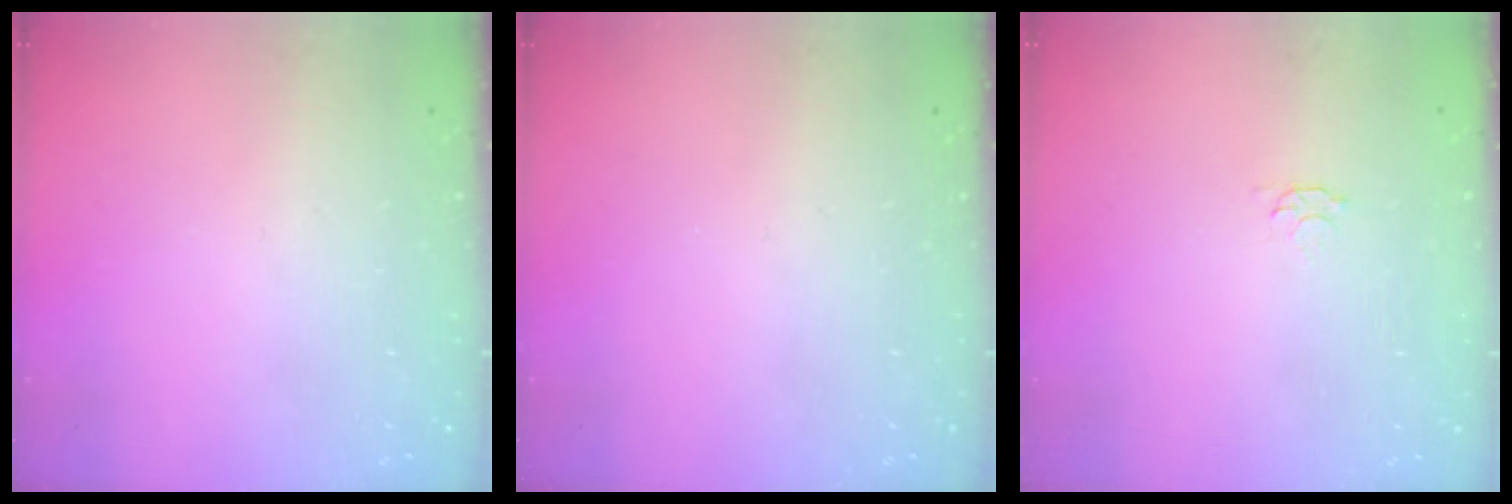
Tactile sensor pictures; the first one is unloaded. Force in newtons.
{"total": 0.0}
{"total": 2.8, "press": 2.7, "slide": 0.5}